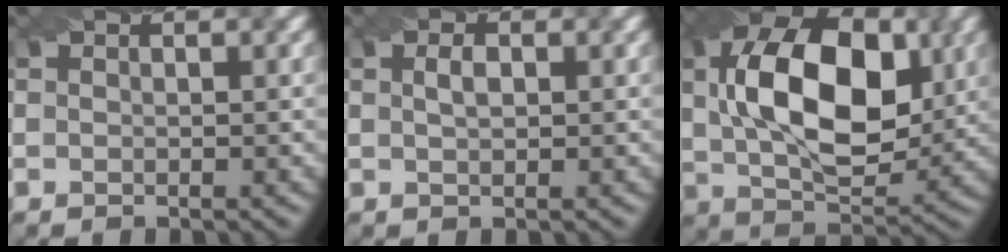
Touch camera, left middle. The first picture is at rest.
{"total": 1.4, "force": [0.3, 0.7, 1.1], "torque": [-0.024, 0.002, 0.007]}
{"total": 13.2, "force": [2.0, 7.4, 10.7], "torque": [-0.183, 0.014, 0.034]}